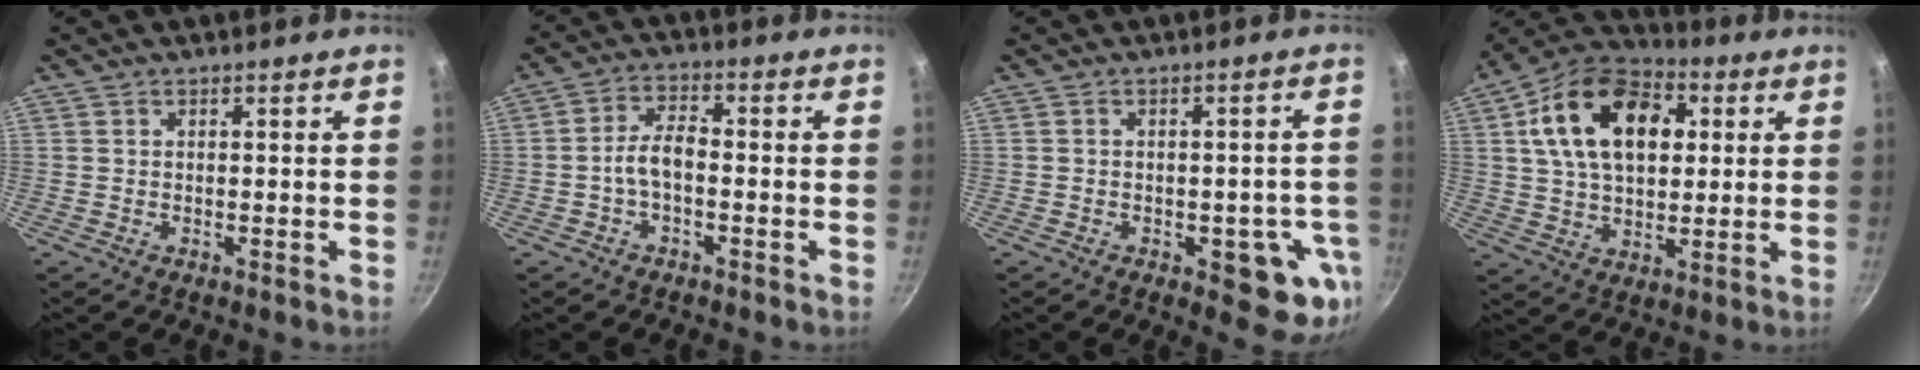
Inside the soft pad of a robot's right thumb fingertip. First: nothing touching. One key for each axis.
{"total": 5.2, "fx": -1.6, "fy": 2.6, "fz": 4.3, "tx": -0.080, "ty": 0.029, "tz": -0.036}
{"total": 10.0, "fx": -3.3, "fy": 4.7, "fz": 8.2, "tx": -0.051, "ty": 0.005, "tz": -0.039}
{"total": 19.3, "fx": 4.8, "fy": 12.5, "fz": 13.9, "tx": -0.209, "ty": 0.012, "tz": 0.068}